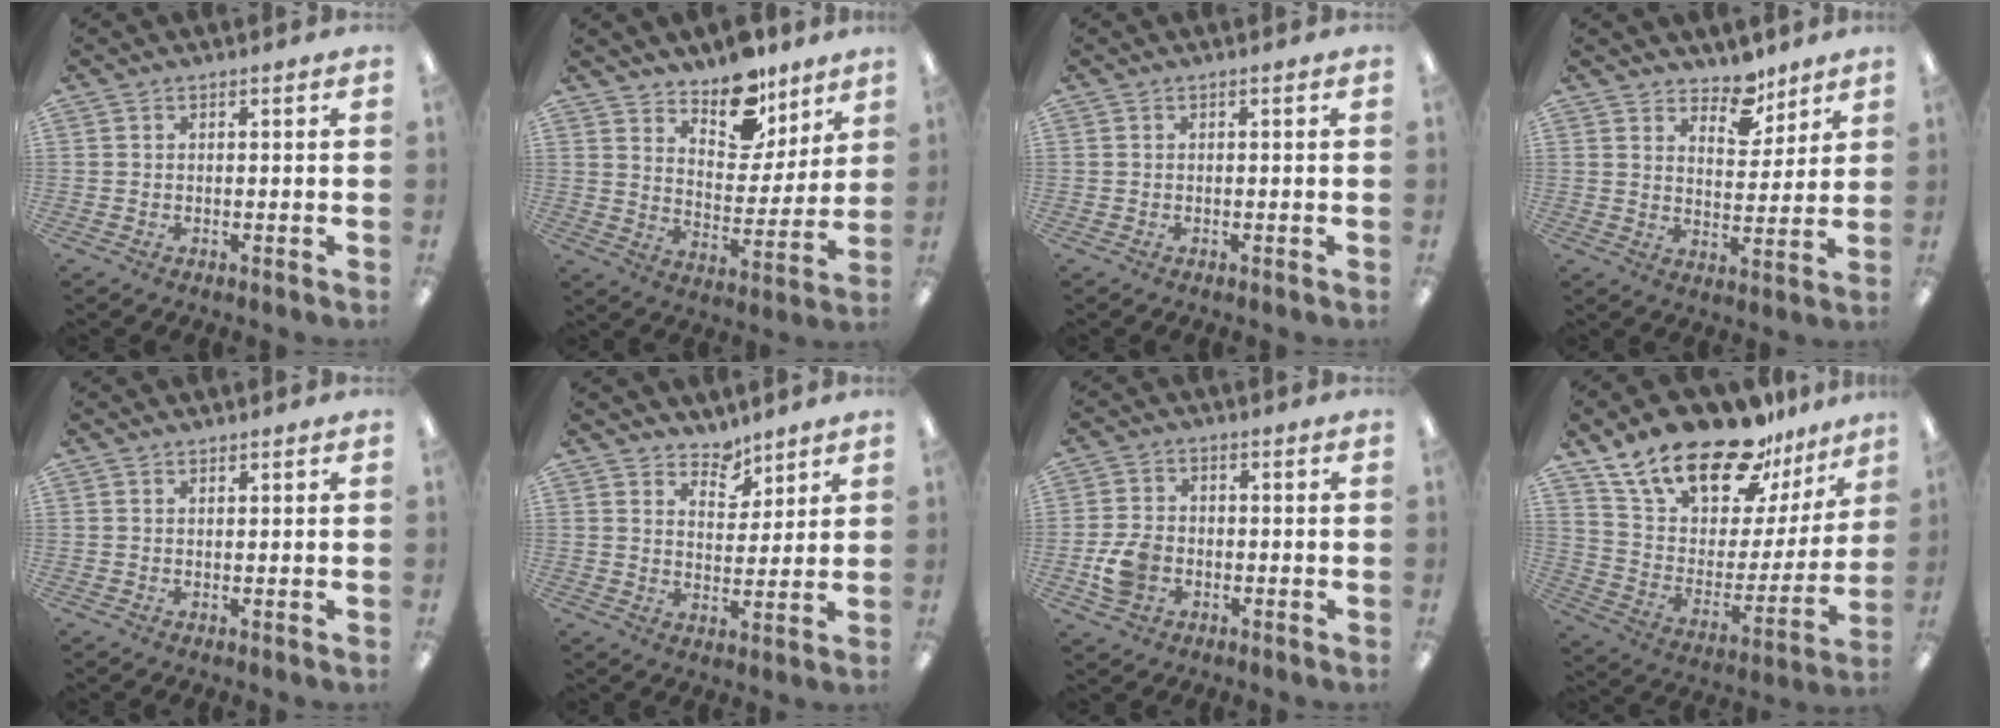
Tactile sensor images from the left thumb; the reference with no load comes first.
{"total": 12.7, "force": [10.3, 6.2, 4.1], "torque": [-0.050, -0.080, 0.190]}
{"total": 0.0}
{"total": 8.3, "force": [6.8, 4.0, 2.7], "torque": [-0.018, -0.047, 0.117]}
{"total": 0.8, "force": [0.7, 0.2, 0.1], "torque": [-0.002, 0.000, 0.014]}
{"total": 5.7, "force": [5.0, 2.6, 0.6], "torque": [0.001, -0.037, 0.088]}
{"total": 7.1, "force": [-1.9, 5.5, 4.2], "torque": [-0.080, 0.009, -0.034]}
{"total": 23.2, "force": [18.3, 9.5, 10.6], "torque": [-0.187, -0.122, 0.324]}